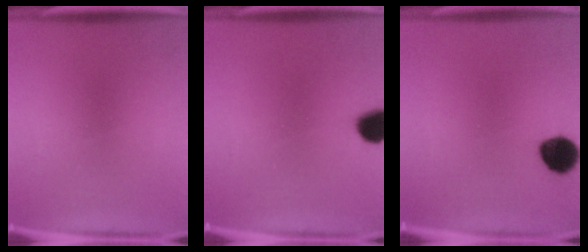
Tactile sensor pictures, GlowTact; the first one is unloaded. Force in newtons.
{"total": 7.1}
{"total": 8.6}